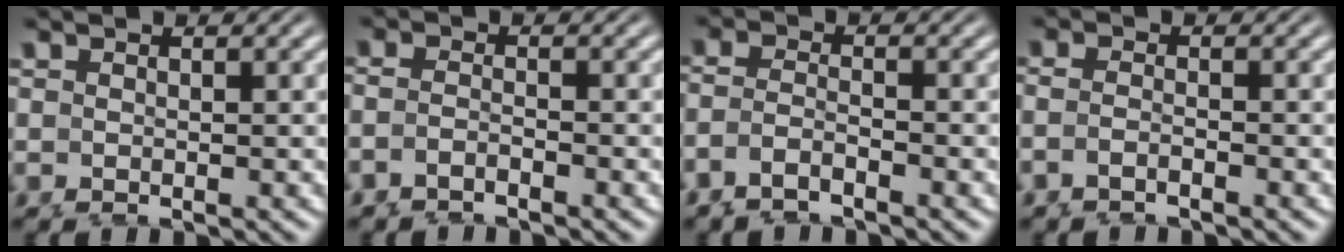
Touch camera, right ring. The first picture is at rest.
{"total": 2.2, "force": [-1.3, 1.5, 1.0], "torque": [-0.029, -0.013, -0.019]}
{"total": 4.8, "force": [-1.6, 4.2, 1.8], "torque": [-0.065, -0.020, -0.027]}
{"total": 2.6, "force": [-1.2, 1.7, 1.5], "torque": [-0.041, -0.013, -0.015]}